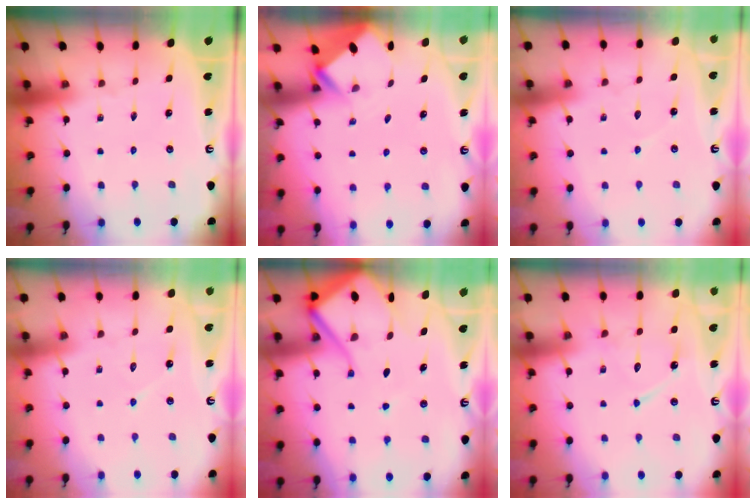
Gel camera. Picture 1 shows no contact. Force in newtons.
{"total": 2.2, "press": 2.2, "slide": 0.1}
{"total": 4.1, "press": 4.0, "slide": 0.3}
{"total": 5.8, "press": 5.8, "slide": 0.5}
{"total": 12.7, "press": 12.6, "slide": 1.3}
{"total": 12.0, "press": 12.0, "slide": 1.1}